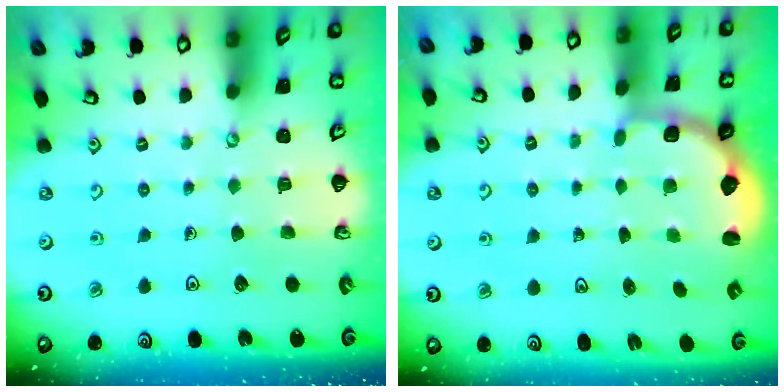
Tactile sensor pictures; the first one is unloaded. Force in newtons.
{"total": 2.8, "press": 2.1, "slide": 1.9}